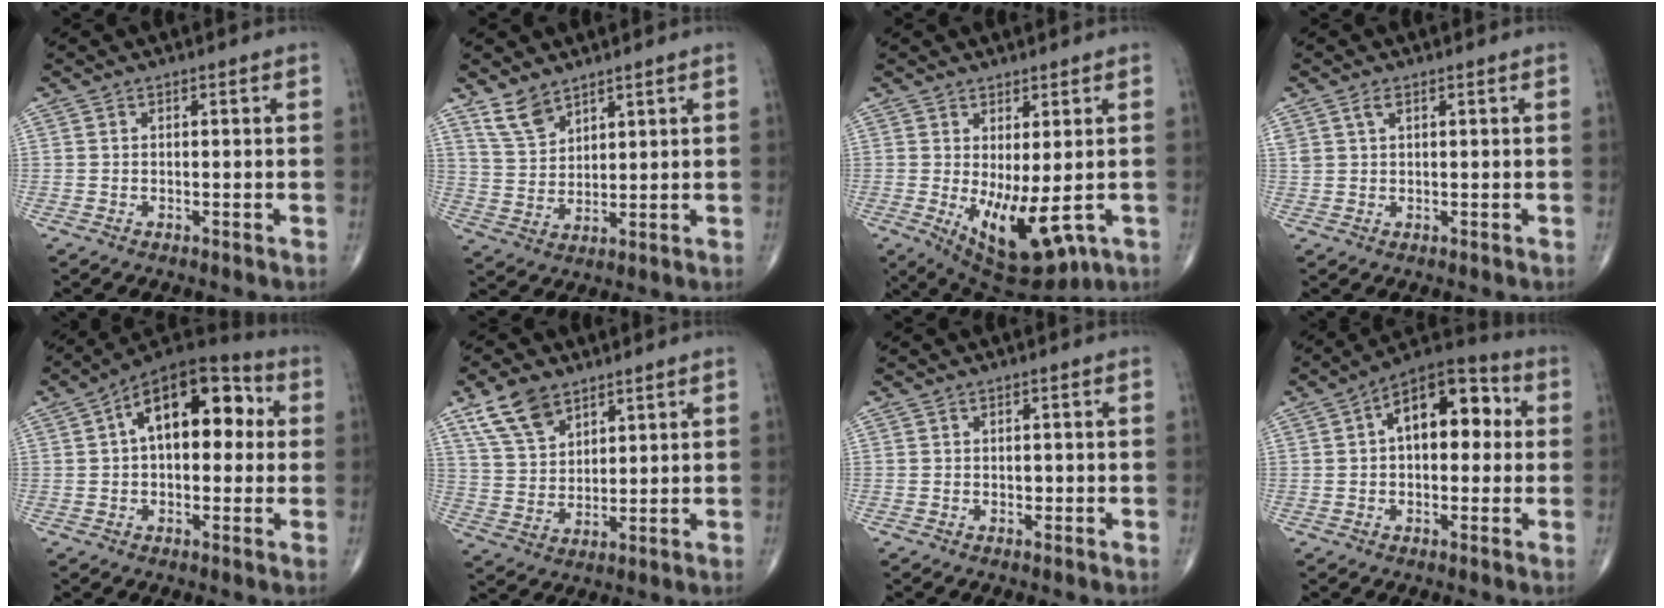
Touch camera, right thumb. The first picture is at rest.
{"total": 6.0, "force": [4.6, 2.8, 2.5], "torque": [-0.039, -0.027, 0.100]}
{"total": 11.4, "force": [-1.9, 4.7, 10.2], "torque": [-0.158, -0.020, -0.006]}
{"total": 2.0, "force": [1.1, 1.0, 1.3], "torque": [-0.031, 0.007, 0.027]}
{"total": 16.8, "force": [3.3, 9.3, 13.6], "torque": [-0.169, 0.038, 0.039]}
{"total": 9.4, "force": [6.1, 5.1, 4.9], "torque": [-0.081, -0.025, 0.125]}
{"total": 0.7, "force": [-0.1, 0.6, 0.5], "torque": [-0.001, 0.001, -0.003]}
{"total": 13.8, "force": [2.4, 7.8, 11.1], "torque": [-0.134, 0.036, 0.024]}